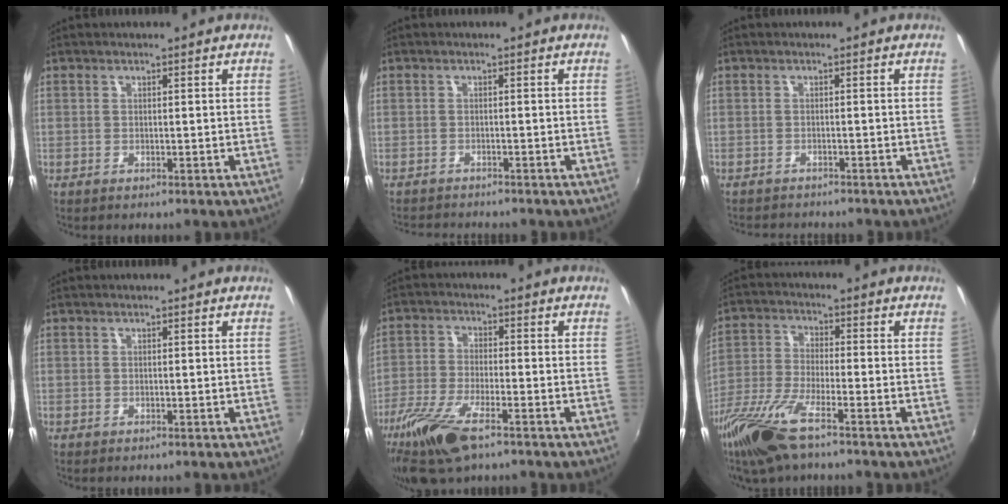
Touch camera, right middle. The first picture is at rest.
{"total": 4.6, "force": [-4.4, 0.6, 1.0], "torque": [-0.033, -0.015, -0.073]}
{"total": 4.5, "force": [-4.3, 1.0, 1.0], "torque": [-0.032, -0.013, -0.067]}
{"total": 0.0}
{"total": 13.1, "force": [-8.5, 3.7, 9.3], "torque": [-0.211, -0.039, -0.166]}
{"total": 14.0, "force": [-9.5, 2.9, 9.9], "torque": [-0.219, -0.041, -0.189]}